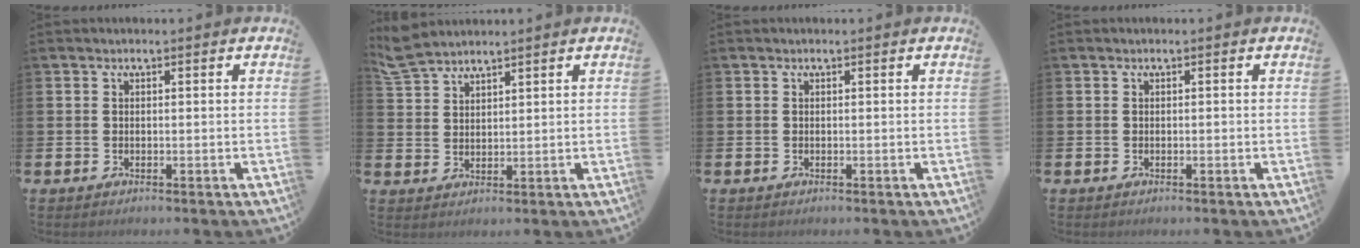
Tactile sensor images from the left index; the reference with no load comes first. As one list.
[{"total": 4.4, "force": [4.3, 0.9, 0.8], "torque": [-0.025, -0.015, 0.081]}, {"total": 0.0}, {"total": 0.0}]